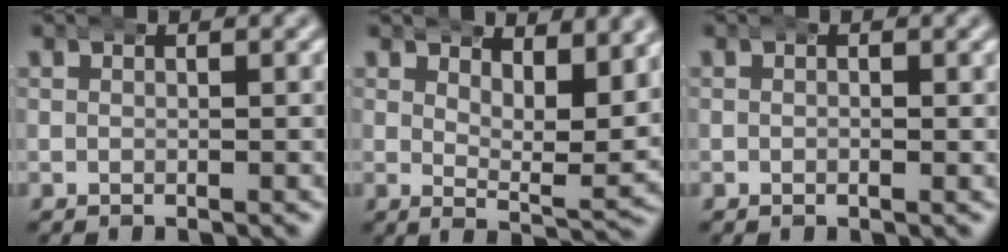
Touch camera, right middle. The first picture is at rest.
{"total": 5.2, "force": [3.9, 0.8, 3.4], "torque": [-0.041, -0.017, 0.061]}
{"total": 0.0}